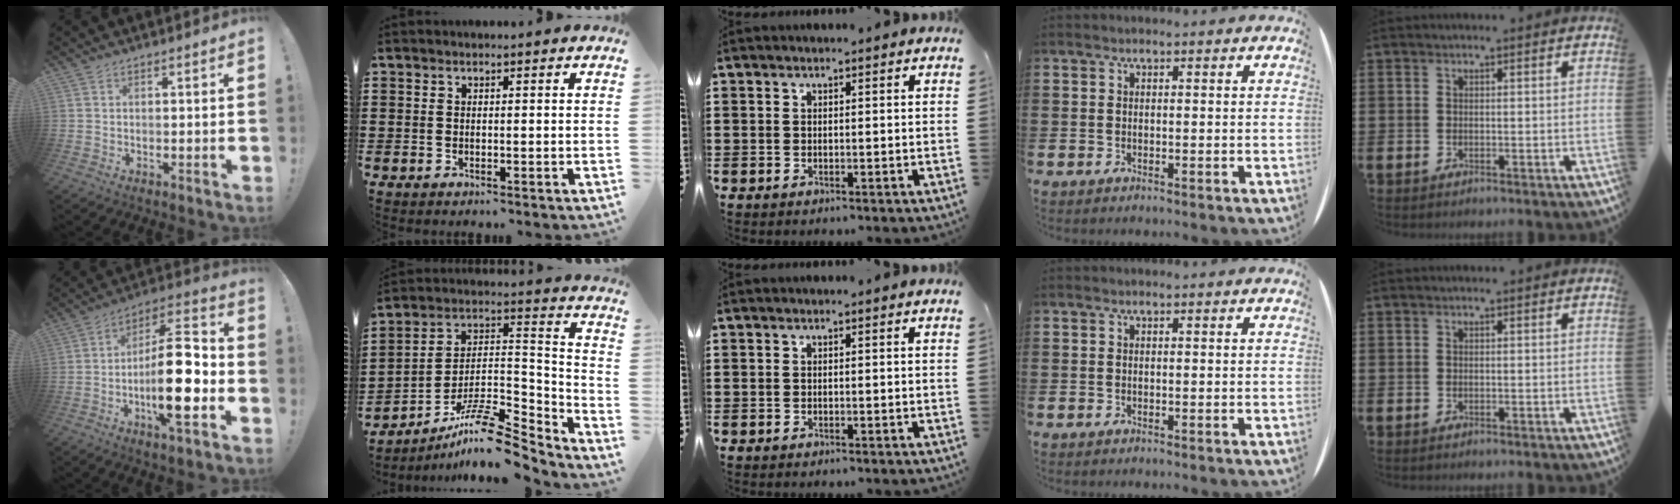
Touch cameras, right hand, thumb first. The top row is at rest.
{"thumb": {"total": 21.4, "force": [-5.2, 6.5, 19.7], "torque": [-0.330, 0.027, -0.083]}, "index": {"total": 10.6, "force": [-8.4, 2.6, 6.0], "torque": [-0.105, 0.017, -0.162]}}